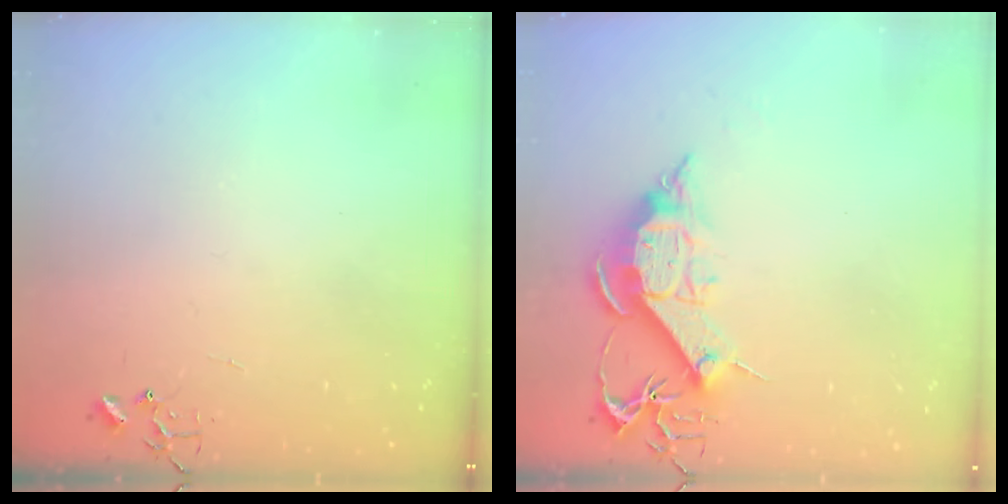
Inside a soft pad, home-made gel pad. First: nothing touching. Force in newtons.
{"total": 11.4, "press": 11.3, "slide": 1.1}